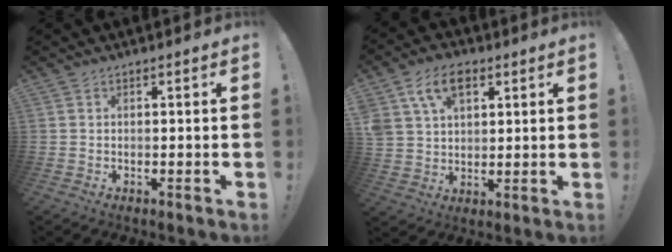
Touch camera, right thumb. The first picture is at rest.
{"total": 11.5, "force": [5.6, 7.7, 6.4], "torque": [-0.113, -0.006, 0.111]}